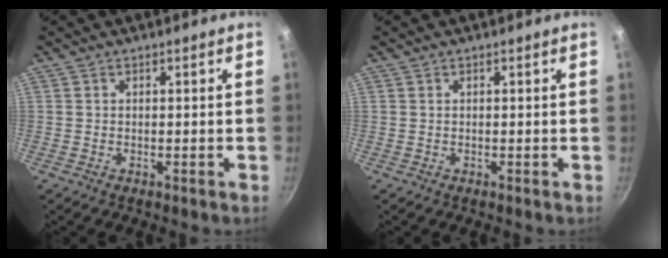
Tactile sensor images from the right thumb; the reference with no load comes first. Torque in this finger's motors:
{"motor_torque": [-0.17, 0.17, -0.01, 0.00, 0.01]}